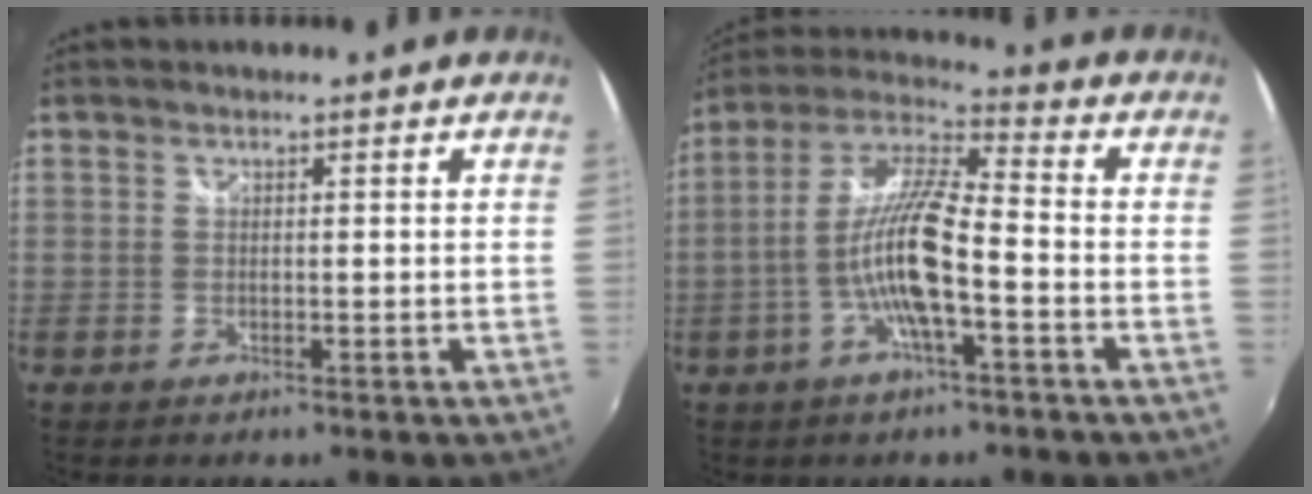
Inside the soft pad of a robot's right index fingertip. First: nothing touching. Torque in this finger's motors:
{"motor_torque": [2.14, 0.00, 1.05, 0.19]}